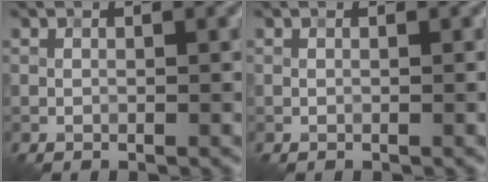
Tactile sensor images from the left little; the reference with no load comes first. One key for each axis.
{"total": 0.0}